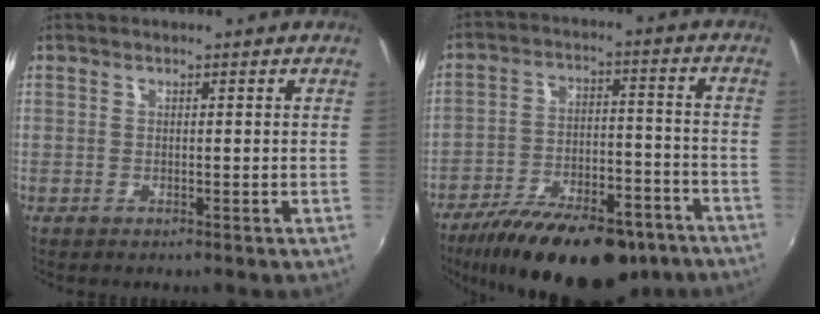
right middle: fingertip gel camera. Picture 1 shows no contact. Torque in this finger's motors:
{"motor_torque": [1.07, -1.07, 0.37, 0.21]}